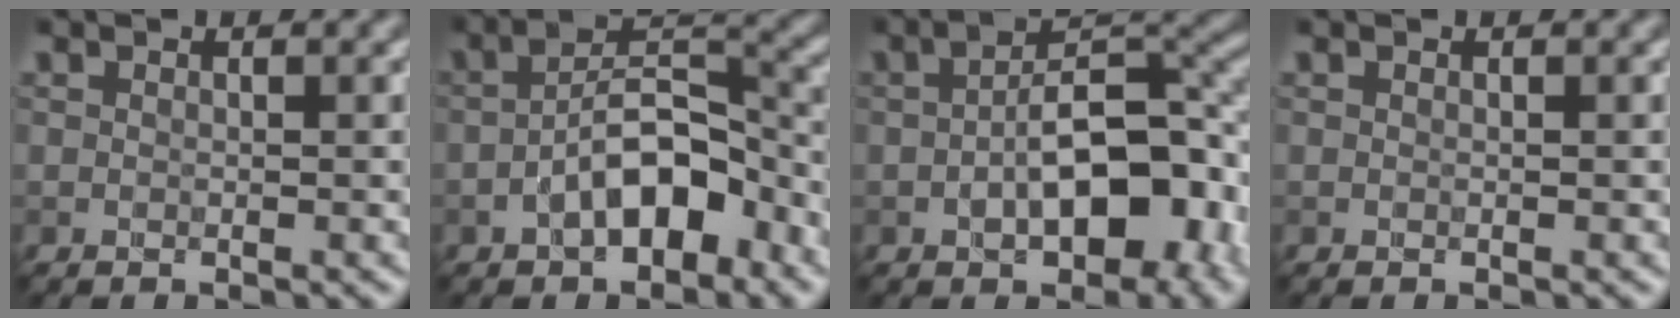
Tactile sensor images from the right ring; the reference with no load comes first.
{"total": 6.6, "force": [-2.9, 3.2, 5.0], "torque": [-0.082, 0.015, -0.052]}
{"total": 9.9, "force": [-2.4, 4.9, 8.3], "torque": [-0.120, 0.007, -0.038]}
{"total": 0.0}